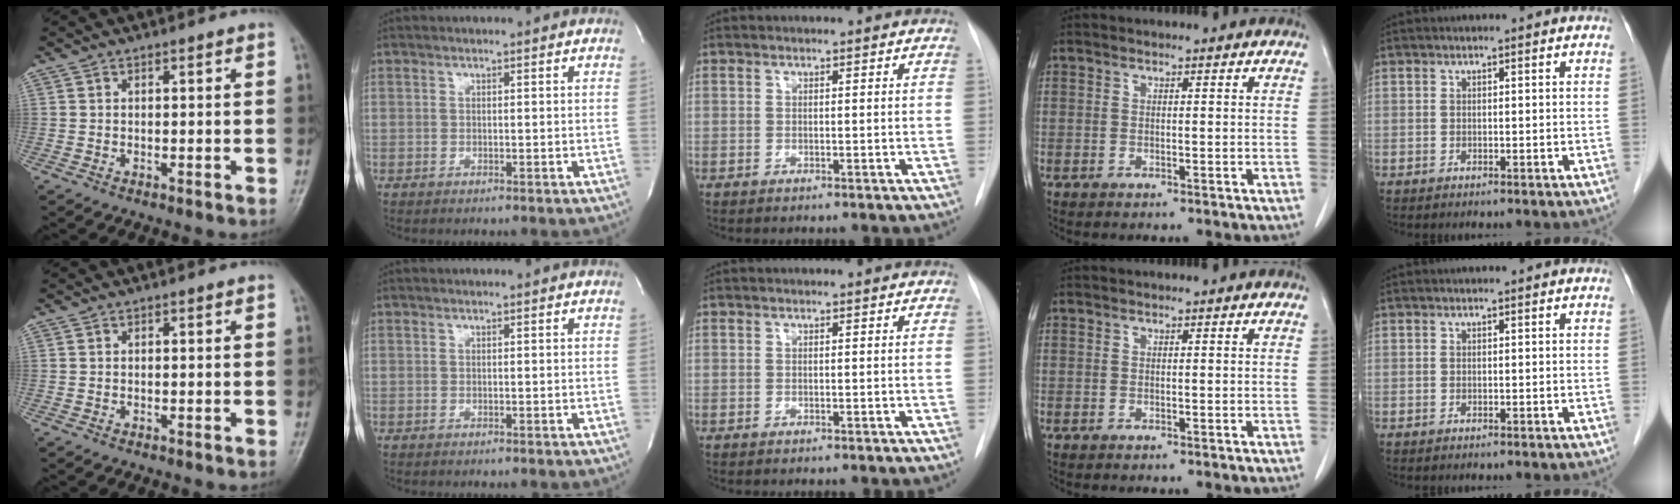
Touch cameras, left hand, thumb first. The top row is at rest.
{}